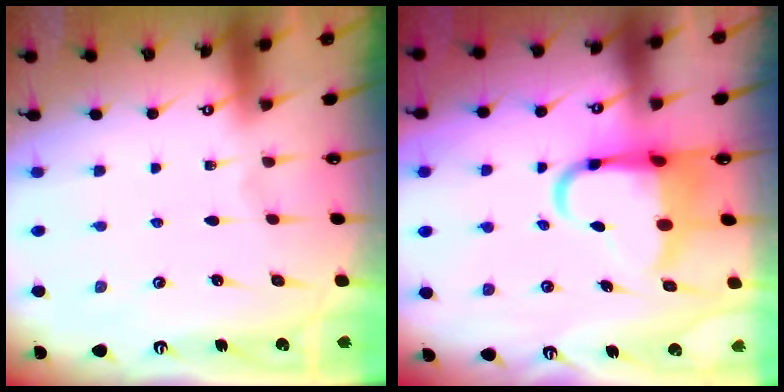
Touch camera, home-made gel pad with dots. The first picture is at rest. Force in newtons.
{"total": 8.2, "press": 7.9, "slide": 2.0}